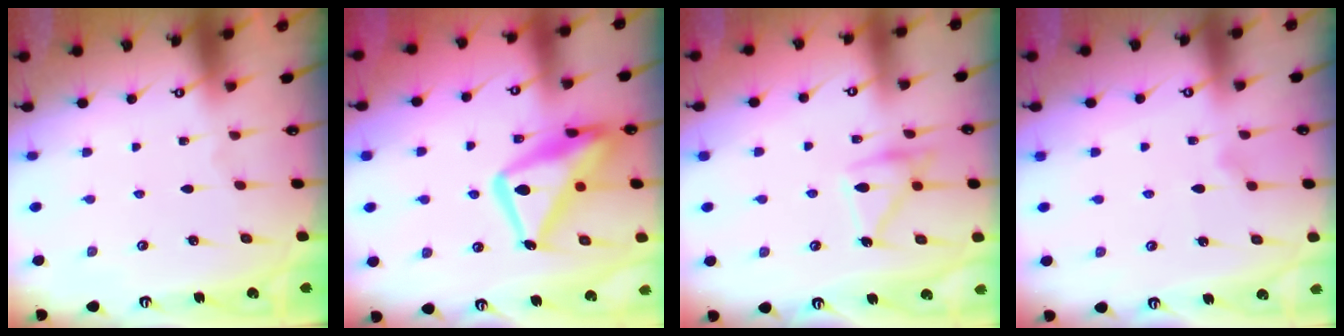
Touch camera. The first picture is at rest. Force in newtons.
{"total": 18.6, "press": 18.6, "slide": 1.6}
{"total": 14.8, "press": 14.8, "slide": 0.9}
{"total": 8.1, "press": 8.1, "slide": 0.4}